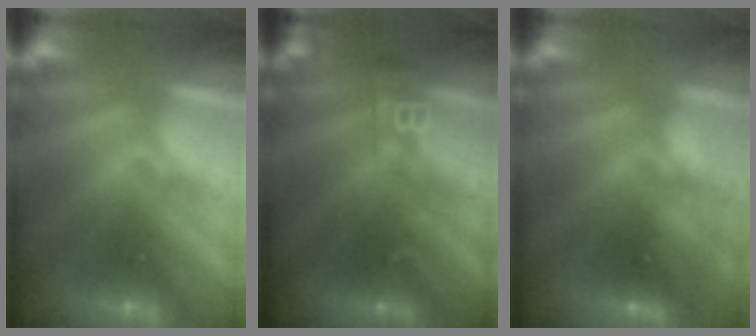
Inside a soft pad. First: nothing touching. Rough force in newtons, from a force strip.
{"total": 2.6}
{"total": 2.7}